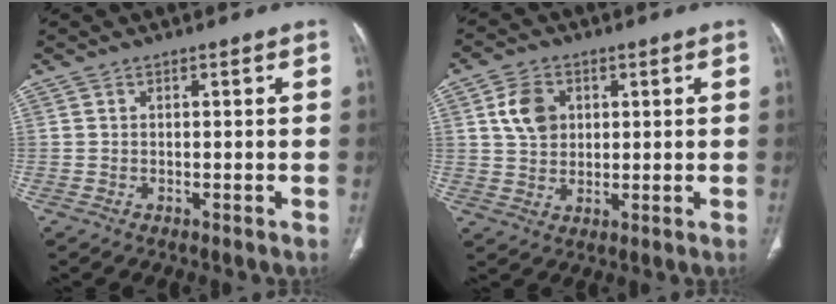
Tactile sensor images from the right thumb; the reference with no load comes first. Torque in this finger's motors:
{"motor_torque": [-0.64, 0.73, 0.00, -0.04, 0.05]}